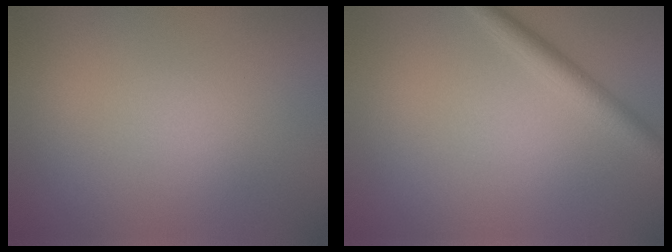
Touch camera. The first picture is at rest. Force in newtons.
{"total": 2.6, "press": 2.5, "slide": 0.1}